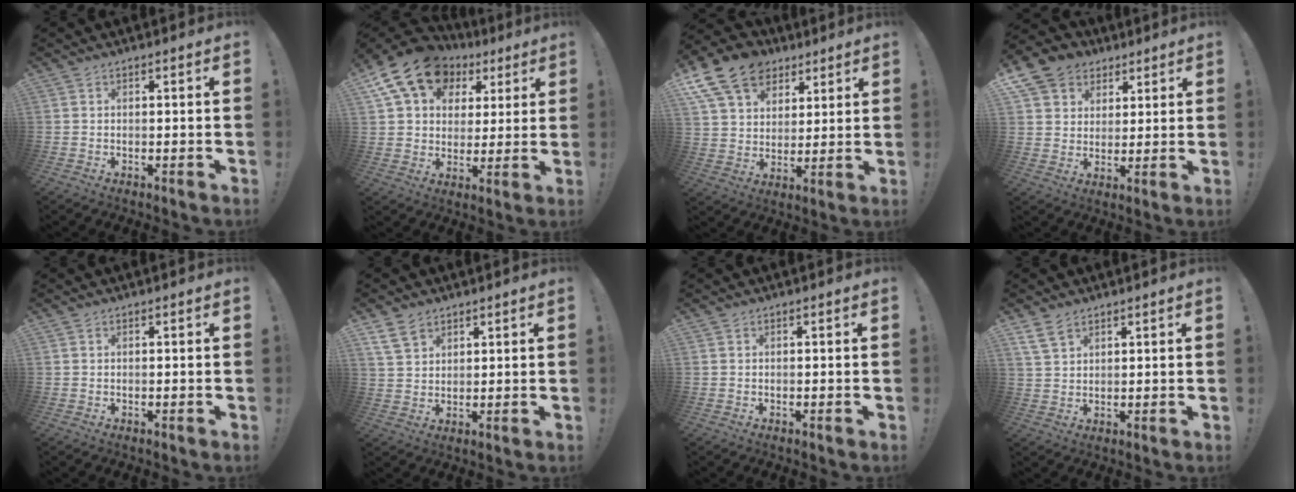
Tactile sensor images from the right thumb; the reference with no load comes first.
{"total": 17.5, "force": [9.1, 12.2, 8.6], "torque": [-0.148, -0.041, 0.174]}
{"total": 16.9, "force": [9.3, 11.9, 7.5], "torque": [-0.125, -0.046, 0.180]}
{"total": 10.5, "force": [5.1, 8.6, 3.1], "torque": [-0.051, -0.026, 0.105]}
{"total": 0.0}
{"total": 6.9, "force": [4.7, 4.2, 2.8], "torque": [-0.062, -0.013, 0.096]}
{"total": 0.0}
{"total": 5.7, "force": [3.9, 3.1, 2.8], "torque": [-0.056, -0.010, 0.078]}